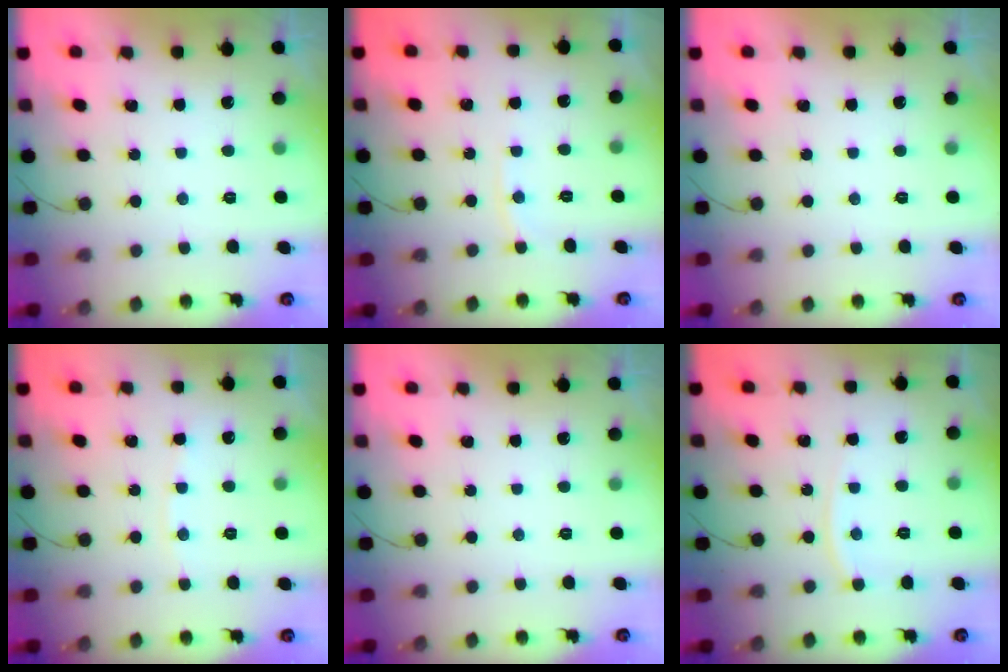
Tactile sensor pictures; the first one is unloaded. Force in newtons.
{"total": 3.1, "press": 3.1, "slide": 0.1}
{"total": 0.0}
{"total": 3.0, "press": 3.0, "slide": 0.4}
{"total": 0.0}
{"total": 4.7, "press": 4.6, "slide": 0.8}